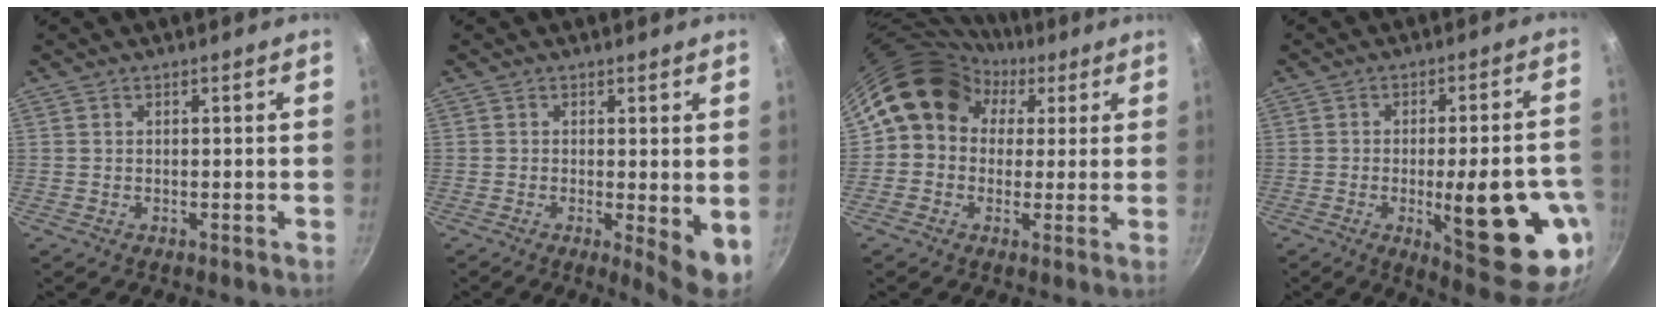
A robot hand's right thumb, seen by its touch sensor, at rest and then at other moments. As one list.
[{"total": 5.7, "force": [-0.4, 1.6, 5.5], "torque": [-0.073, -0.014, -0.004]}, {"total": 12.7, "force": [3.8, 10.6, 5.9], "torque": [-0.059, 0.024, 0.045]}, {"total": 20.4, "force": [-5.3, 6.0, 18.7], "torque": [-0.219, 0.007, -0.061]}]